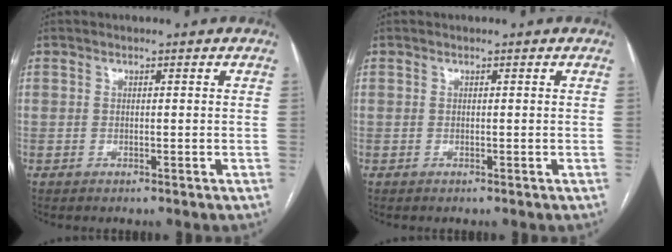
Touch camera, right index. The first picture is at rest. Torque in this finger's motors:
{"motor_torque": [0.00, 0.00, 0.00, 0.00]}